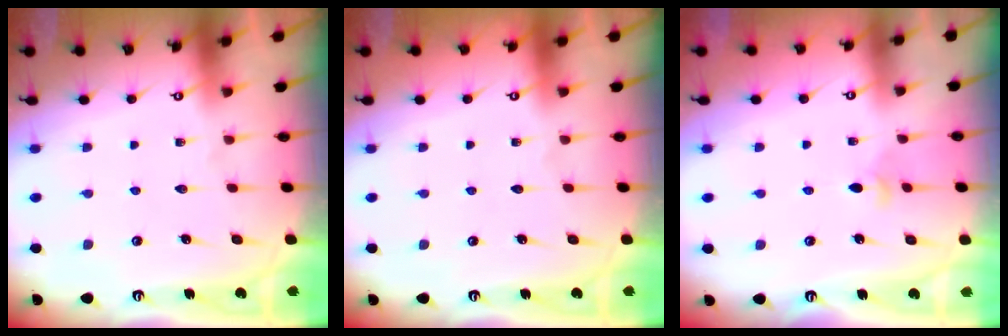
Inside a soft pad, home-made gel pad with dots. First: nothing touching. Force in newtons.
{"total": 0.0}
{"total": 3.6, "press": 3.5, "slide": 0.8}